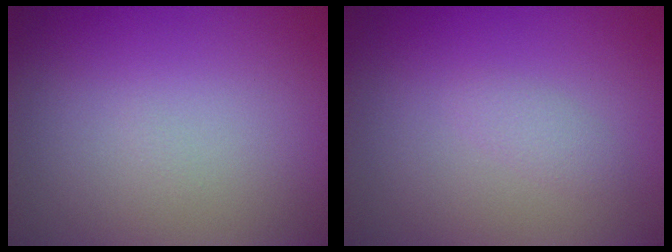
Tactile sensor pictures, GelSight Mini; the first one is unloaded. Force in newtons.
{"total": 1.1, "press": 1.1, "slide": 0.1}